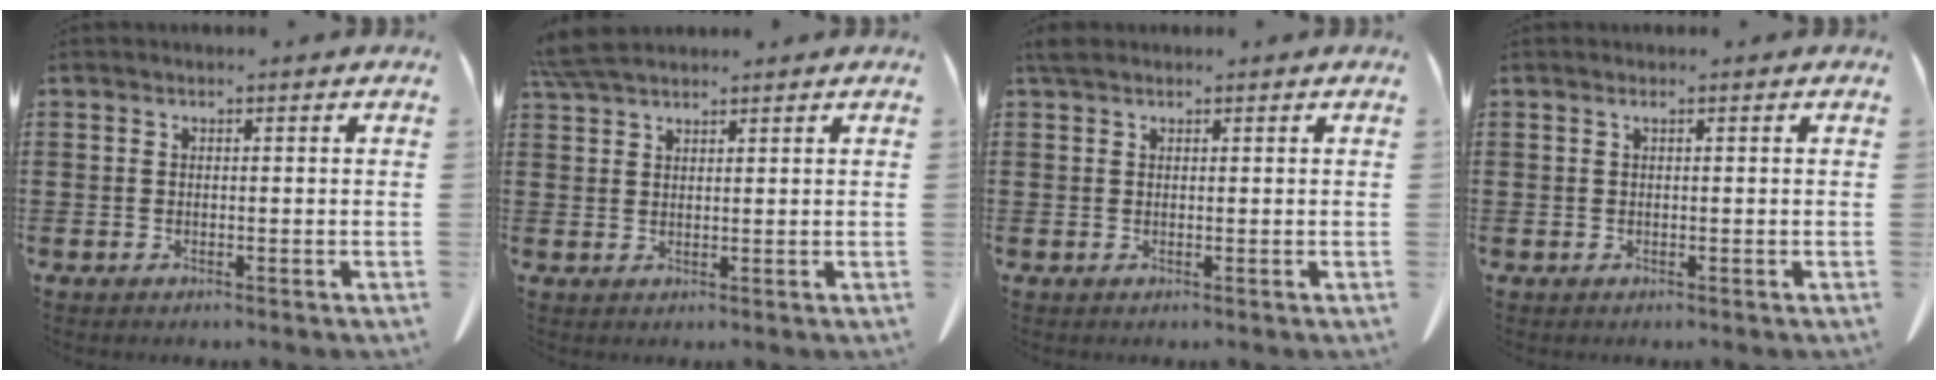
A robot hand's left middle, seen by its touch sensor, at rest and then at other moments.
{"total": 4.4, "force": [3.8, 0.8, 2.0], "torque": [-0.051, -0.004, 0.074]}
{"total": 1.2, "force": [1.0, 0.5, 0.5], "torque": [-0.013, 0.001, 0.021]}
{"total": 0.5, "force": [0.2, 0.0, 0.5], "torque": [-0.010, -0.003, 0.006]}